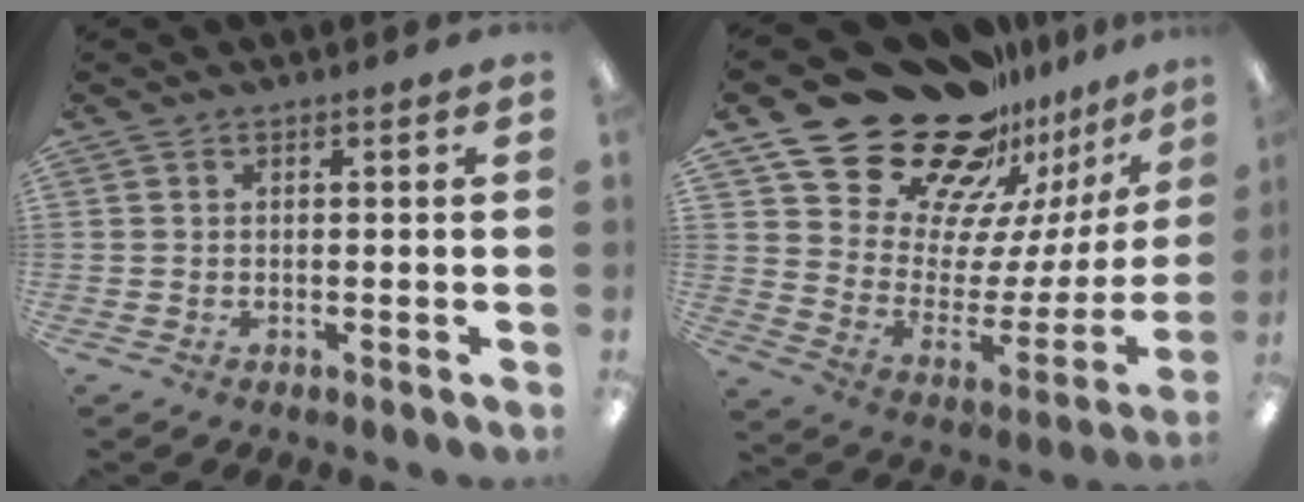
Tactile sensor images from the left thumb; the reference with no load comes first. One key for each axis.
{"total": 26.3, "fx": 20.7, "fy": 12.5, "fz": 10.2, "tx": -0.163, "ty": -0.147, "tz": 0.381}